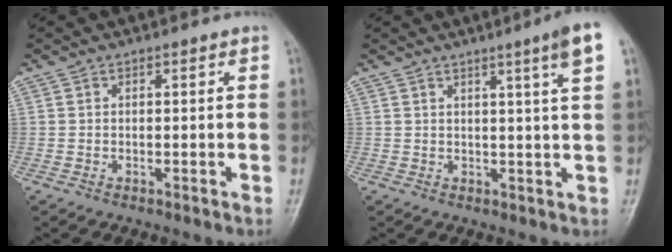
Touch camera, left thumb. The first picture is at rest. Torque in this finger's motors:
{"motor_torque": [1.19, 1.11, 0.58, -0.53, 0.00]}